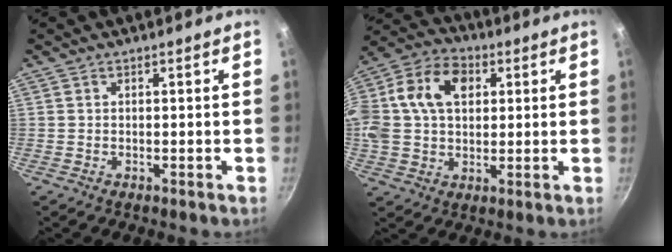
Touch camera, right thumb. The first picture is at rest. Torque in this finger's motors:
{"motor_torque": [1.16, 3.12, 1.00, -0.40, 0.55]}